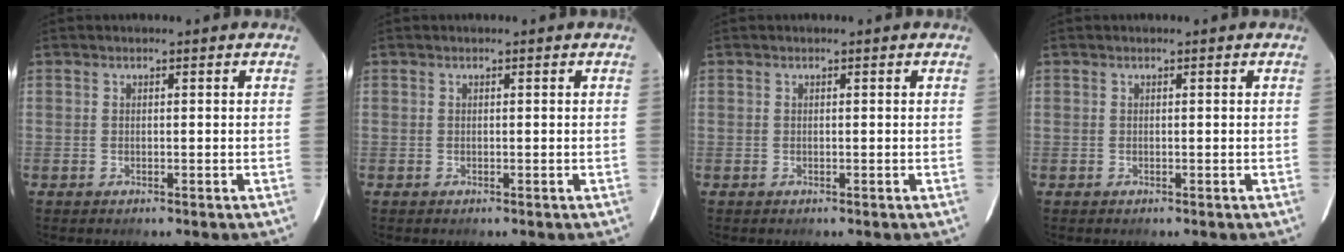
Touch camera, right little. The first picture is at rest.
{"total": 0.0}
{"total": 0.0}
{"total": 0.0}